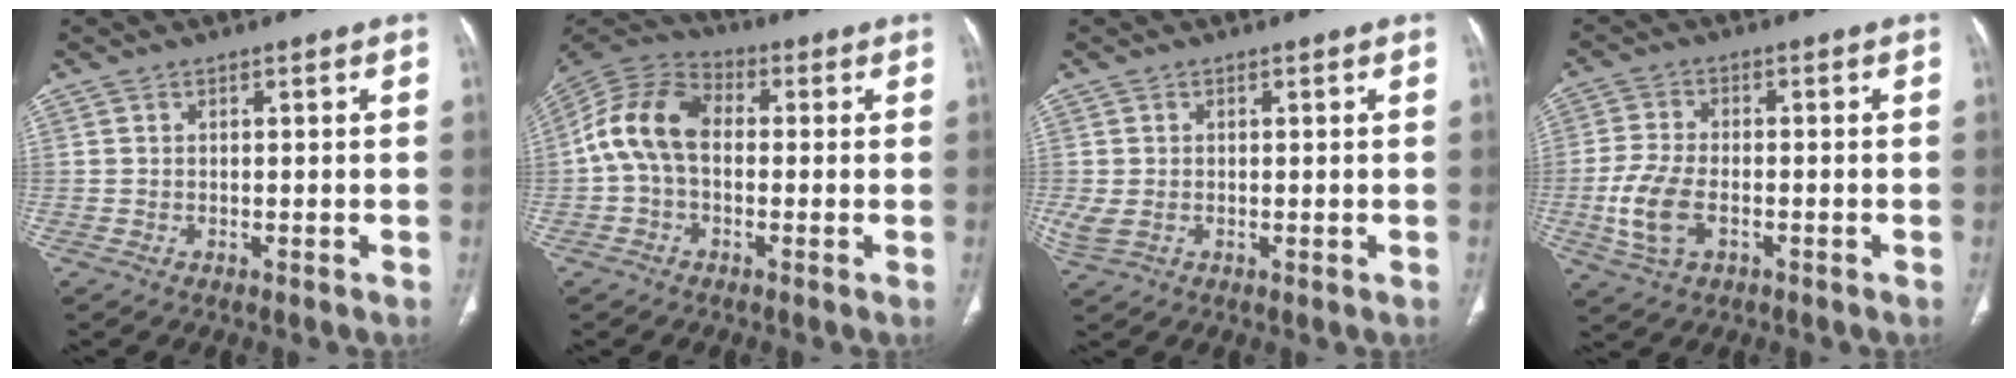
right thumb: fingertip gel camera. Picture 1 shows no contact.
{"total": 11.5, "force": [-0.1, 7.8, 8.5], "torque": [-0.160, 0.030, -0.014]}
{"total": 3.2, "force": [-0.3, 2.1, 2.4], "torque": [-0.072, 0.003, 0.001]}
{"total": 8.5, "force": [-2.3, 4.8, 6.6], "torque": [-0.148, 0.005, -0.043]}